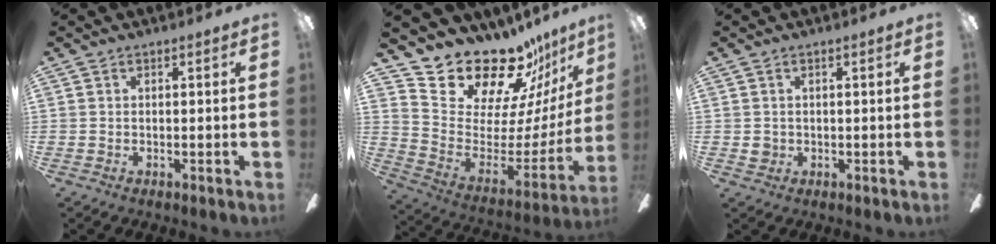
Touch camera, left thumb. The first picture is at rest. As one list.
[{"total": 20.1, "force": [18.5, 6.5, 4.6], "torque": [-0.082, -0.169, 0.333]}, {"total": 1.7, "force": [0.3, 1.4, 0.8], "torque": [-0.017, 0.005, 0.003]}]